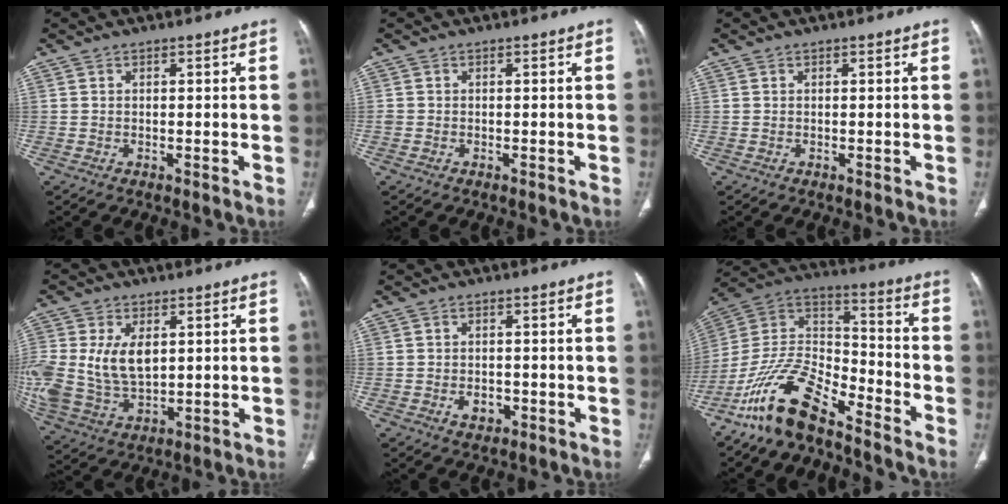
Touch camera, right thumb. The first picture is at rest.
{"total": 0.7, "force": [-0.1, 0.6, 0.3], "torque": [-0.004, 0.001, -0.002]}
{"total": 0.0}
{"total": 15.3, "force": [2.2, 9.7, 11.7], "torque": [-0.254, -0.013, 0.057]}
{"total": 3.2, "force": [-1.0, 2.3, 1.9], "torque": [-0.020, 0.004, -0.011]}
{"total": 15.7, "force": [-11.7, 5.7, 8.8], "torque": [-0.152, 0.086, -0.228]}